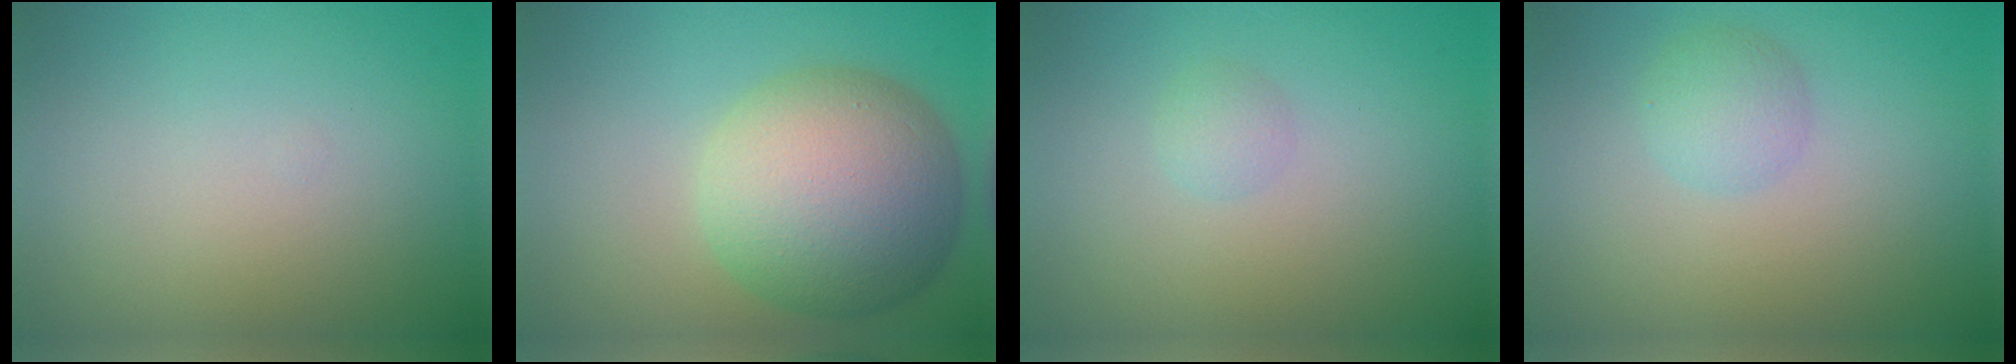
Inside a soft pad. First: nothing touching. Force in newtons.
{"total": 10.9, "press": 10.9, "slide": 0.5}
{"total": 1.1, "press": 1.1, "slide": 0.0}
{"total": 2.1, "press": 2.1, "slide": 0.0}